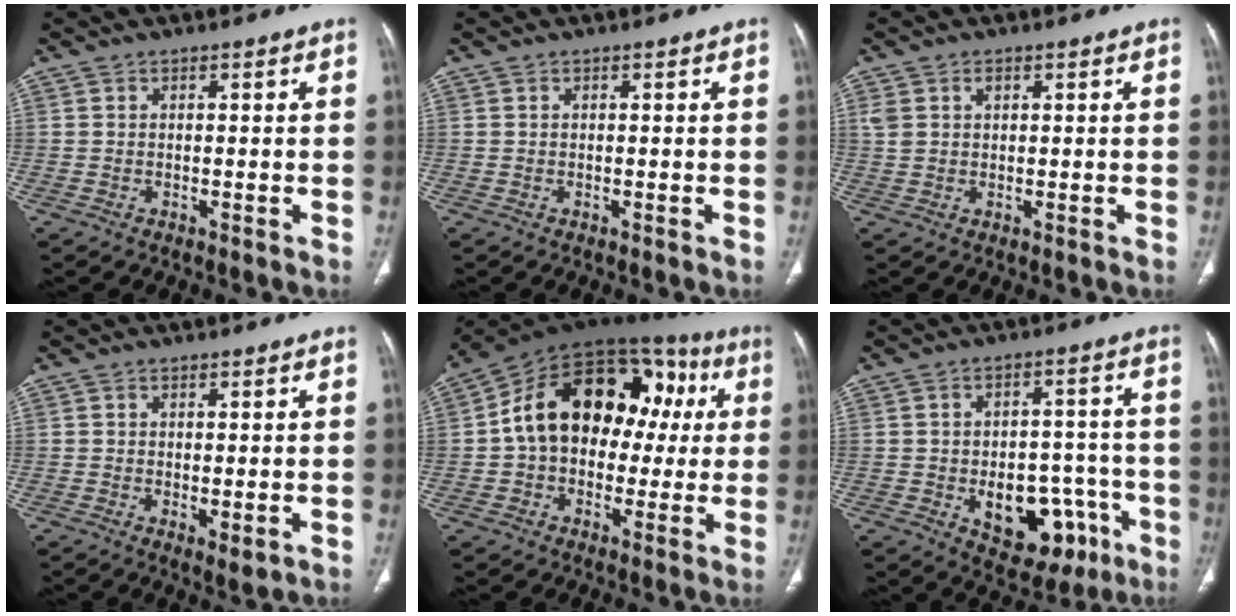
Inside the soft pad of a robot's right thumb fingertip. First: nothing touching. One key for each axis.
{"total": 0.0}
{"total": 2.9, "fx": 1.2, "fy": 2.0, "fz": 1.8, "tx": -0.035, "ty": 0.004, "tz": 0.032}
{"total": 2.8, "fx": -0.5, "fy": 1.0, "fz": 2.6, "tx": -0.043, "ty": -0.012, "tz": -0.003}
{"total": 23.6, "fx": 2.9, "fy": 16.1, "fz": 17.1, "tx": -0.234, "ty": 0.059, "tz": 0.040}
{"total": 14.8, "fx": -5.0, "fy": 9.5, "fz": 10.2, "tx": -0.100, "ty": 0.036, "tz": -0.053}